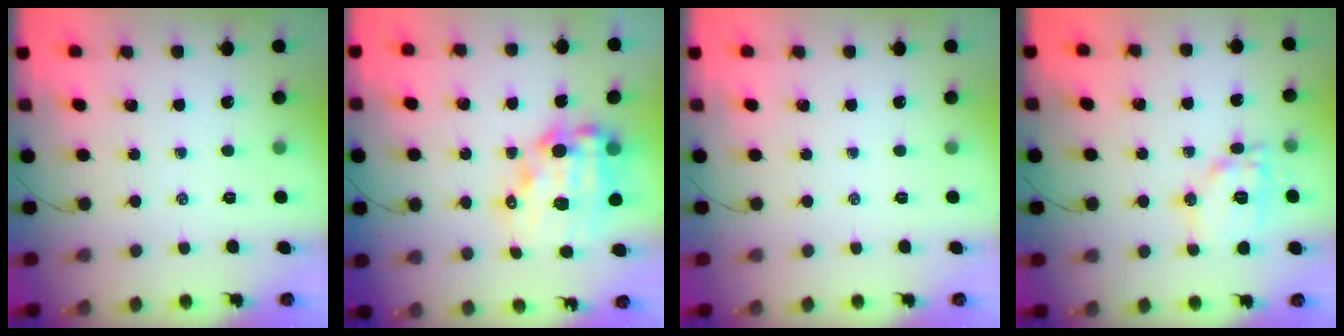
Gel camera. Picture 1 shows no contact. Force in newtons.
{"total": 15.6, "press": 15.2, "slide": 3.3}
{"total": 0.0}
{"total": 12.4, "press": 12.4, "slide": 0.4}